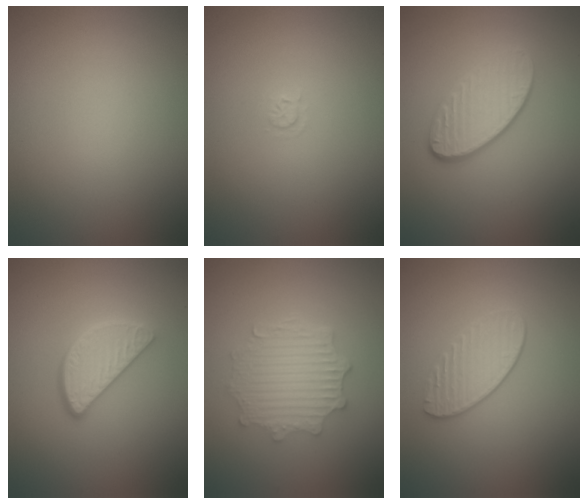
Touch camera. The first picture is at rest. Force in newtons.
{"total": 0.7, "press": 0.3, "slide": 0.6}
{"total": 4.2, "press": 2.9, "slide": 3.0}
{"total": 3.5, "press": 2.9, "slide": 1.9}
{"total": 4.6, "press": 3.7, "slide": 2.7}
{"total": 2.2, "press": 1.8, "slide": 1.2}